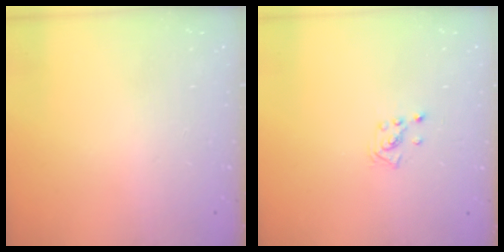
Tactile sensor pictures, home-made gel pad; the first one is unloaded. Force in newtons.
{"total": 1.4, "press": 1.4, "slide": 0.1}